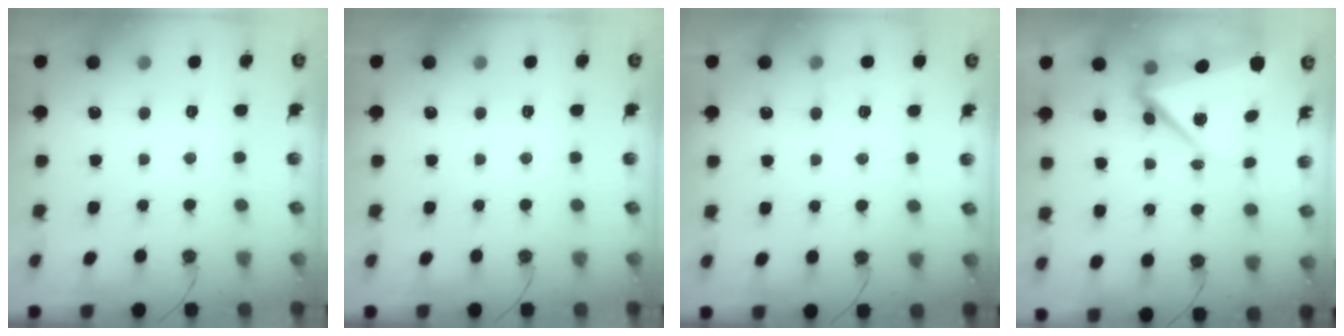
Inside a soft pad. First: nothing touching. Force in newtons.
{"total": 0.0}
{"total": 3.7, "press": 3.4, "slide": 1.5}
{"total": 9.1, "press": 8.9, "slide": 1.7}